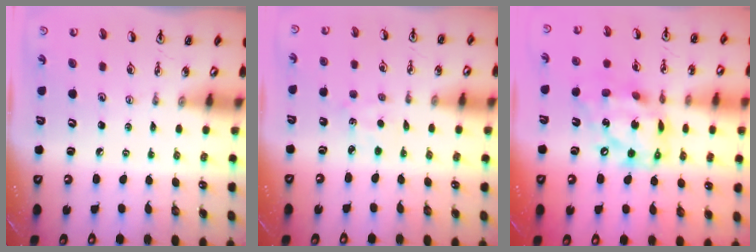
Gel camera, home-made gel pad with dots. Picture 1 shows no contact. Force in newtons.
{"total": 2.2, "press": 2.2, "slide": 0.4}
{"total": 17.0, "press": 17.0, "slide": 1.2}